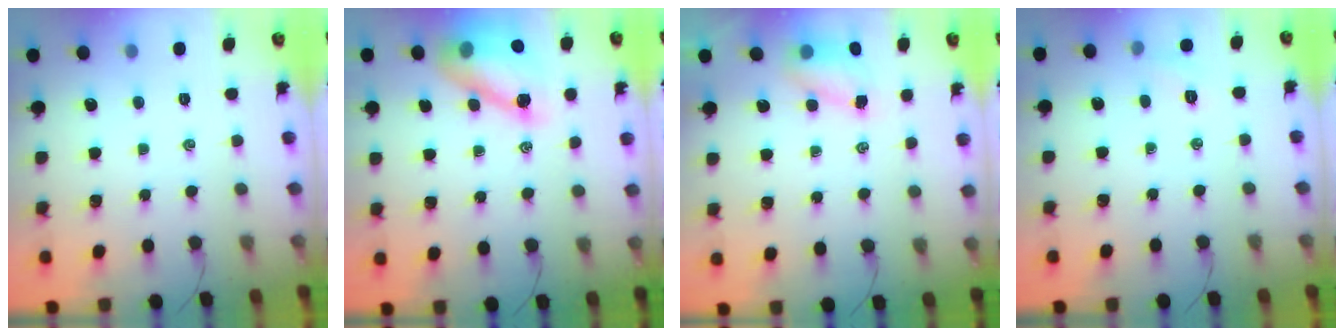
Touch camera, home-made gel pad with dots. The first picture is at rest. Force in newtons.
{"total": 12.7, "press": 12.2, "slide": 3.6}
{"total": 5.5, "press": 5.4, "slide": 0.5}
{"total": 4.7, "press": 4.5, "slide": 1.2}